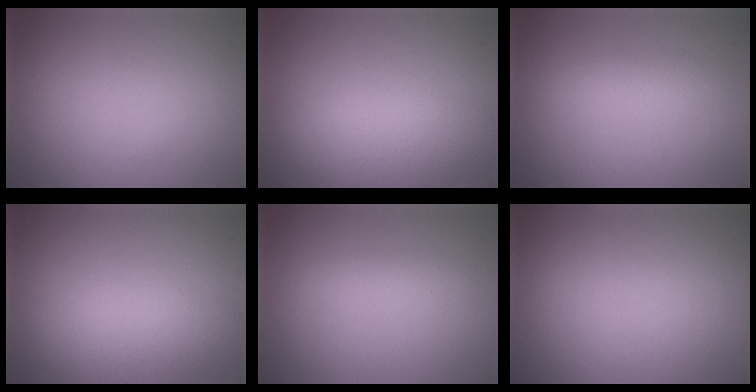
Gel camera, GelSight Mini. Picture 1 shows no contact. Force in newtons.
{"total": 5.5, "press": 5.5, "slide": 0.3}
{"total": 1.9, "press": 1.9, "slide": 0.0}
{"total": 5.5, "press": 5.5, "slide": 0.3}
{"total": 1.6, "press": 1.6, "slide": 0.1}
{"total": 0.0}